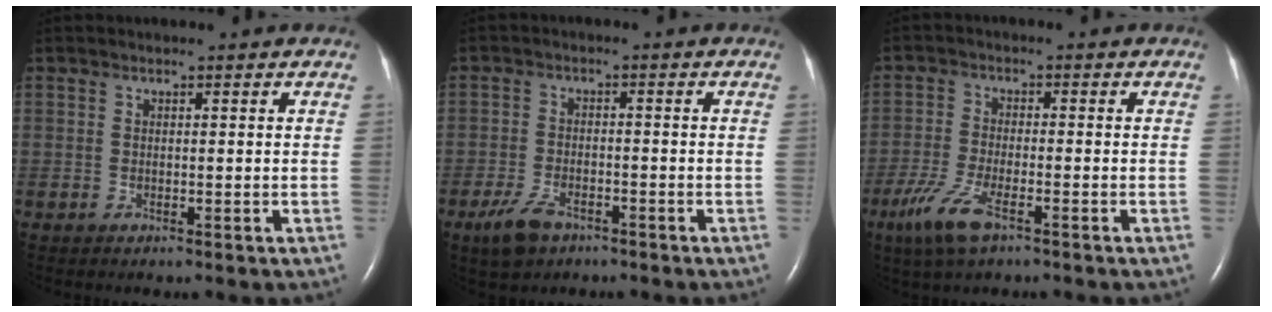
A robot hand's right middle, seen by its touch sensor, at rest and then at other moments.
{"total": 4.8, "force": [-3.2, 2.3, 2.8], "torque": [-0.066, -0.004, -0.052]}
{"total": 6.7, "force": [-4.0, 1.5, 5.1], "torque": [-0.121, -0.015, -0.075]}